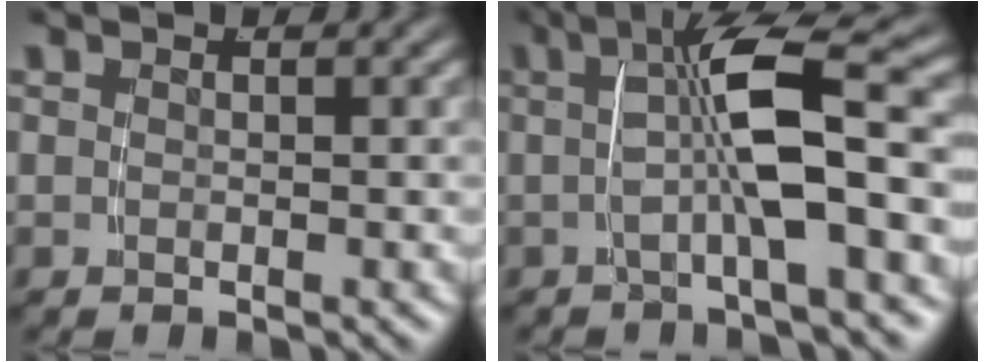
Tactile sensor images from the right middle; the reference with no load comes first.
{"total": 6.2, "force": [0.3, 1.1, 6.1], "torque": [-0.095, 0.015, 0.005]}